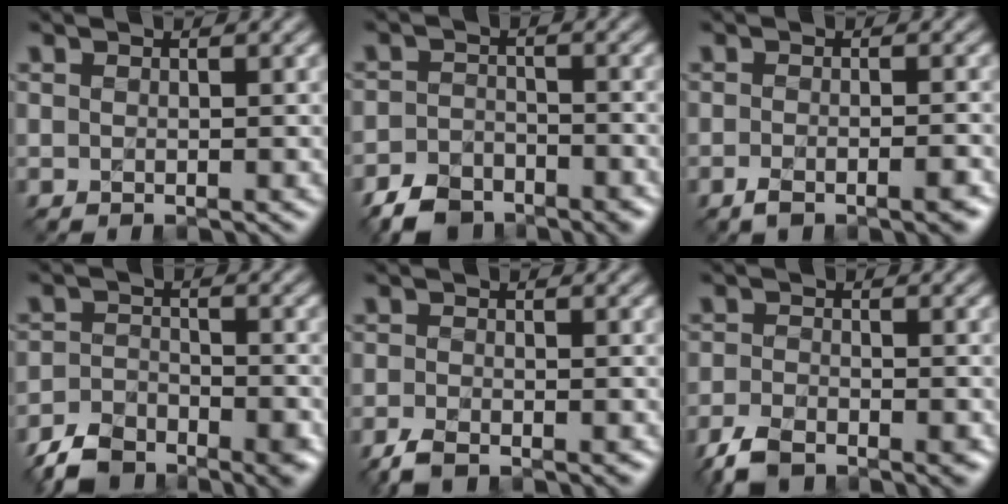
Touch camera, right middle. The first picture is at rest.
{"total": 5.2, "force": [-4.0, 2.7, 1.8], "torque": [-0.028, -0.008, -0.069]}
{"total": 3.4, "force": [-2.1, 0.9, 2.5], "torque": [-0.040, -0.003, -0.036]}
{"total": 6.4, "force": [-5.2, 2.6, 2.6], "torque": [-0.042, -0.015, -0.091]}
{"total": 3.3, "force": [-2.5, 1.1, 1.9], "torque": [-0.031, -0.005, -0.049]}
{"total": 5.6, "force": [-4.2, 2.1, 3.1], "torque": [-0.052, -0.017, -0.079]}